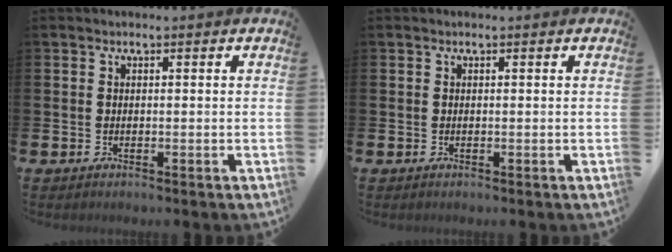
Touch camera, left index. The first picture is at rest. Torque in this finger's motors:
{"motor_torque": [-0.02, 0.05, -0.03, -0.01]}